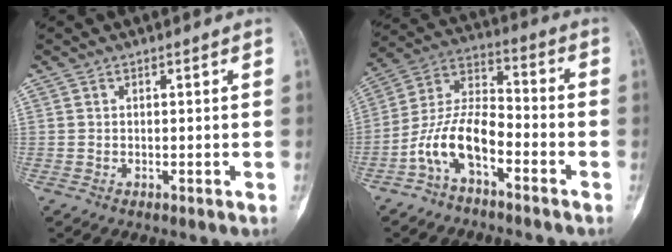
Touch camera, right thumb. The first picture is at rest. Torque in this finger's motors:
{"motor_torque": [0.56, 0.54, 0.51, -0.51, 0.14]}